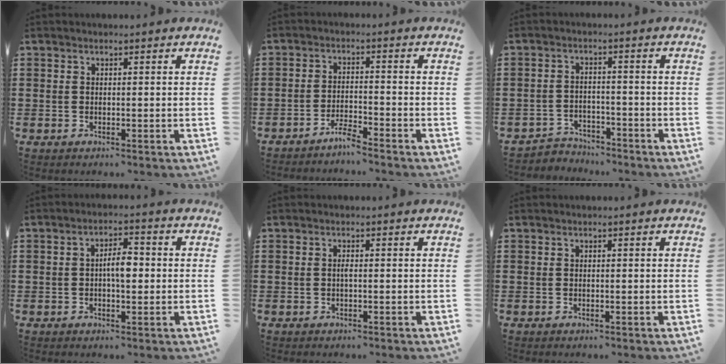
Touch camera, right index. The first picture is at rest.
{"total": 2.8, "force": [-2.7, -0.1, 0.9], "torque": [-0.026, -0.002, -0.055]}
{"total": 3.3, "force": [-3.2, 0.7, -0.3], "torque": [-0.006, 0.001, -0.070]}
{"total": 4.0, "force": [-0.1, 1.5, 3.7], "torque": [-0.069, 0.004, -0.004]}
{"total": 0.7, "force": [-0.2, 0.1, 0.7], "torque": [-0.015, -0.005, -0.003]}
{"total": 0.0}